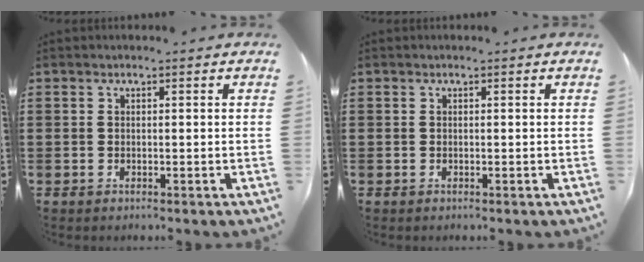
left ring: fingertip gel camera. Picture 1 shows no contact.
{"total": 0.0}